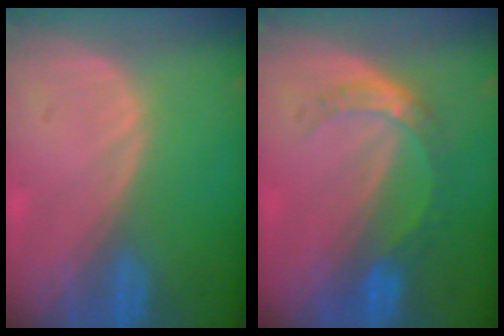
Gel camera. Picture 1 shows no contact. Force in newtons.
{"total": 5.2, "press": 4.7, "slide": 2.4}